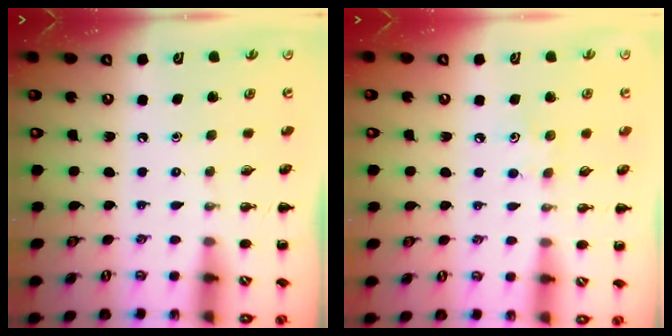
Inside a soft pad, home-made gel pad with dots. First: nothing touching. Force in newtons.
{"total": 4.7, "press": 4.5, "slide": 1.2}